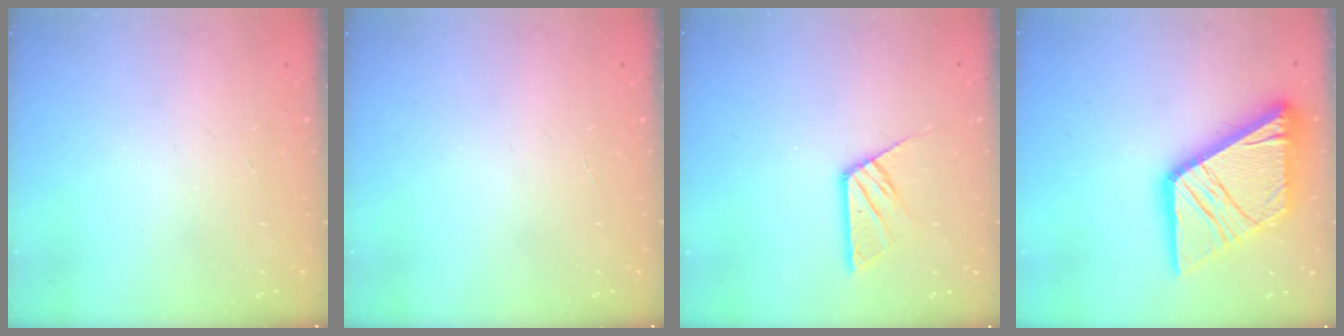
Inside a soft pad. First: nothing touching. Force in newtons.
{"total": 0.0}
{"total": 8.4, "press": 8.3, "slide": 0.5}
{"total": 25.0, "press": 24.8, "slide": 2.8}